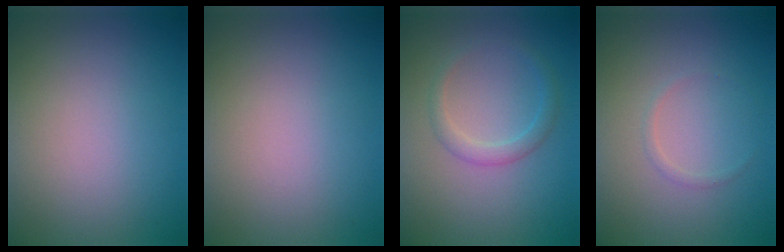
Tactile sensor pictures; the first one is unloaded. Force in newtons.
{"total": 0.0}
{"total": 1.8, "press": 1.7, "slide": 0.1}
{"total": 0.6, "press": 0.6, "slide": 0.0}